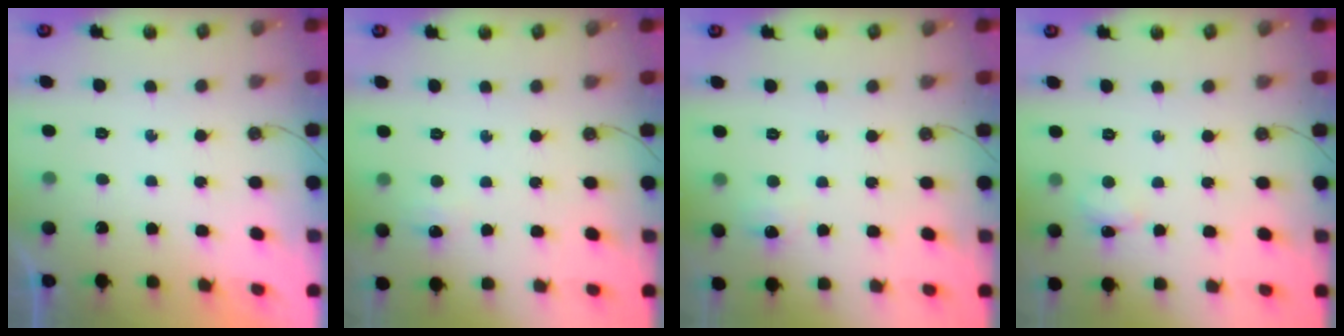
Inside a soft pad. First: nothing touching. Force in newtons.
{"total": 3.6, "press": 3.6, "slide": 0.6}
{"total": 3.8, "press": 3.8, "slide": 0.7}
{"total": 2.7, "press": 2.6, "slide": 0.7}